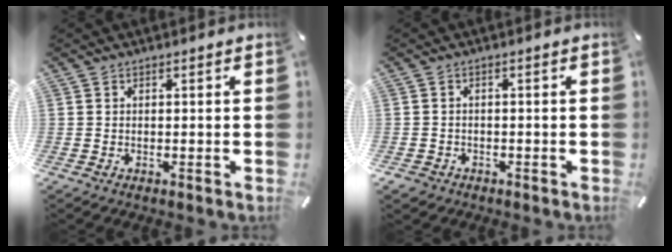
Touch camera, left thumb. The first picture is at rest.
{"total": 1.9, "force": [-1.2, 1.5, 0.5], "torque": [-0.008, 0.007, -0.026]}